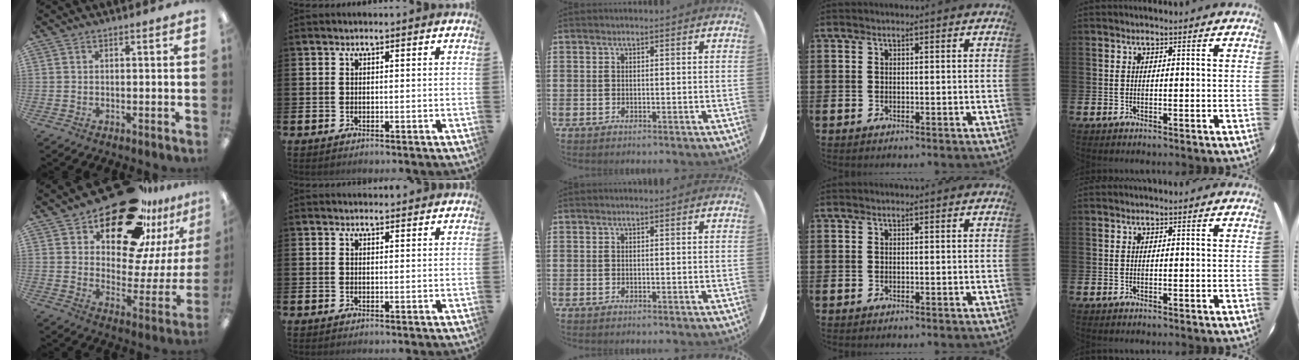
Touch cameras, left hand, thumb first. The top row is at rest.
{"thumb": {"total": 24.1, "force": [18.2, 10.7, 11.7], "torque": [-0.165, -0.124, 0.311]}, "index": {"total": 1.2, "force": [1.2, 0.2, 0.0], "torque": [0.010, -0.003, 0.019]}}